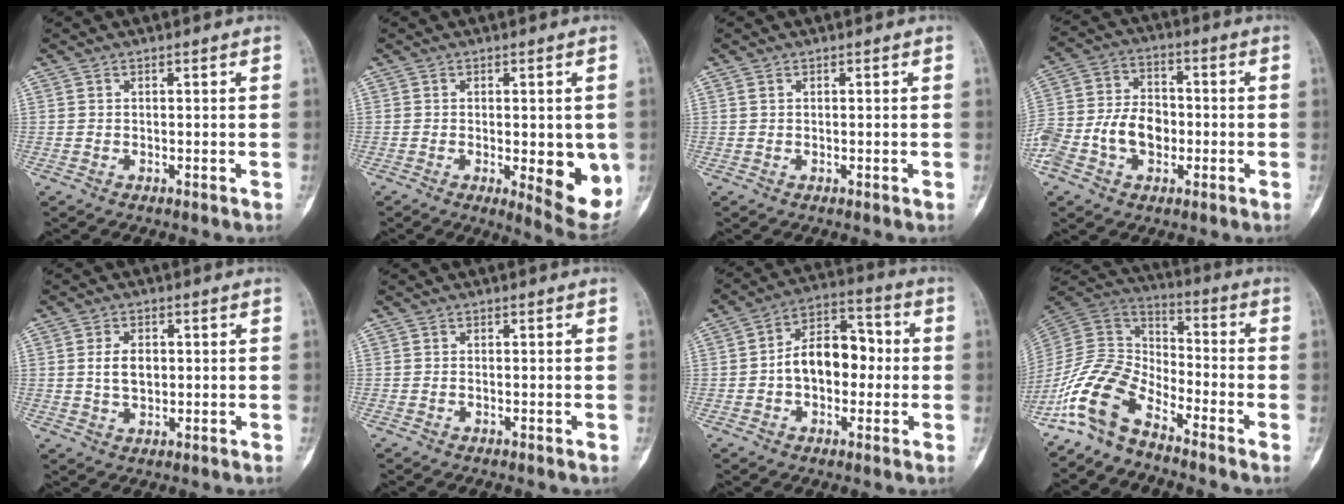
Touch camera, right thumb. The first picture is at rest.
{"total": 10.8, "force": [-1.7, 3.8, 10.0], "torque": [-0.106, -0.020, -0.013]}
{"total": 0.7, "force": [0.1, 0.3, 0.7], "torque": [-0.013, 0.001, 0.004]}
{"total": 13.3, "force": [-3.4, 9.3, 8.8], "torque": [-0.163, 0.032, -0.066]}
{"total": 4.8, "force": [0.6, 3.2, 3.6], "torque": [-0.056, 0.000, 0.011]}
{"total": 0.0}
{"total": 12.4, "force": [-0.6, 8.2, 9.3], "torque": [-0.119, 0.041, -0.020]}
{"total": 11.9, "force": [-8.6, 5.6, 6.0], "torque": [-0.115, 0.081, -0.185]}